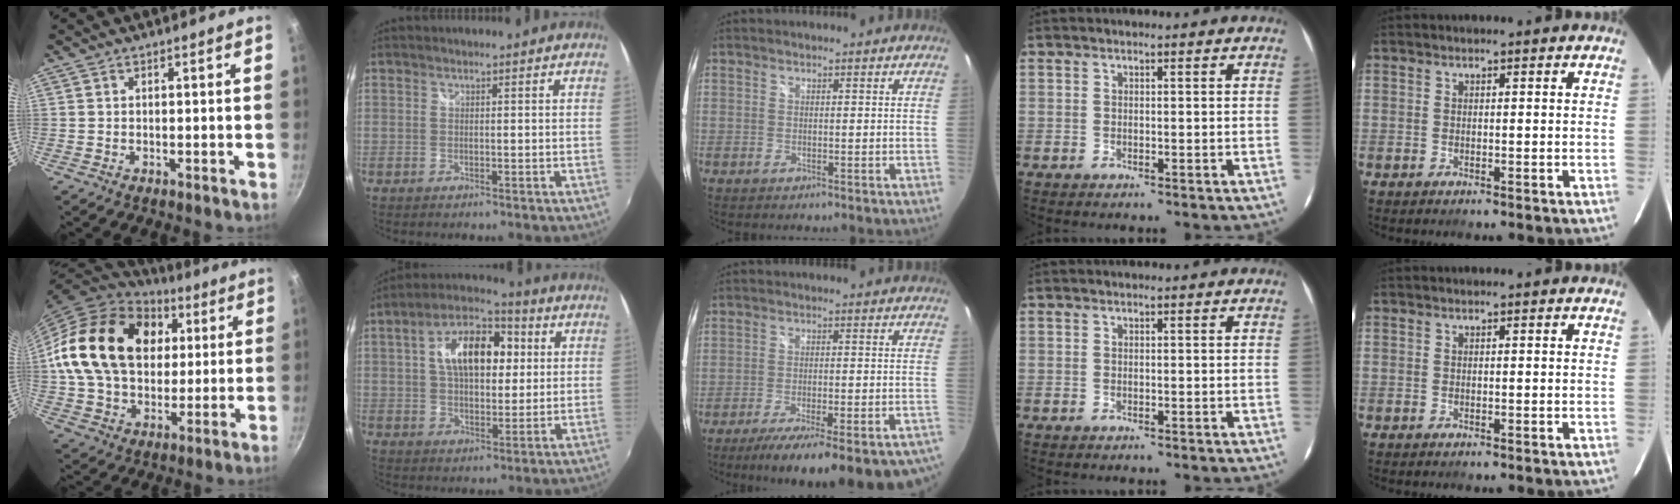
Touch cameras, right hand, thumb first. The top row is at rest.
{"thumb": {"total": 24.1, "force": [5.3, 17.8, 15.3], "torque": [-0.238, 0.012, 0.092]}, "index": {"total": 14.6, "force": [3.3, 8.2, 11.6], "torque": [-0.198, 0.033, 0.047]}, "middle": {"total": 23.5, "force": [-19.2, 4.8, 12.7], "torque": [-0.195, -0.046, -0.254]}}